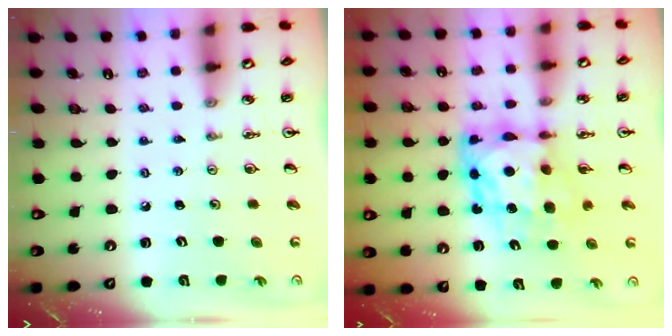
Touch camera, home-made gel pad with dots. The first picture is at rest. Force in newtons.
{"total": 10.8, "press": 10.7, "slide": 1.2}